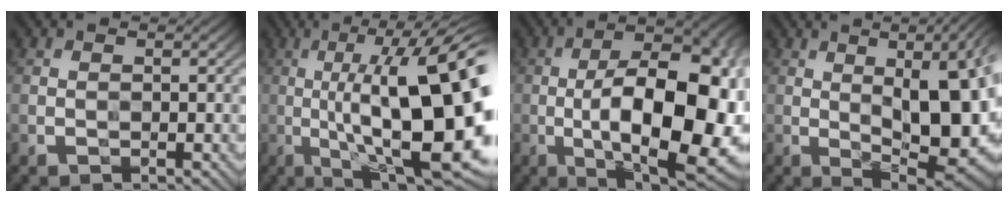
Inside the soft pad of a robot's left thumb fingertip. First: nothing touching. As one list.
[{"total": 20.4, "force": [-1.2, 5.8, 19.5], "torque": [-0.294, 0.017, -0.021]}, {"total": 19.9, "force": [-2.8, 7.8, 18.1], "torque": [-0.271, 0.003, -0.042]}, {"total": 17.3, "force": [1.3, 6.5, 16.0], "torque": [-0.204, 0.020, 0.029]}]